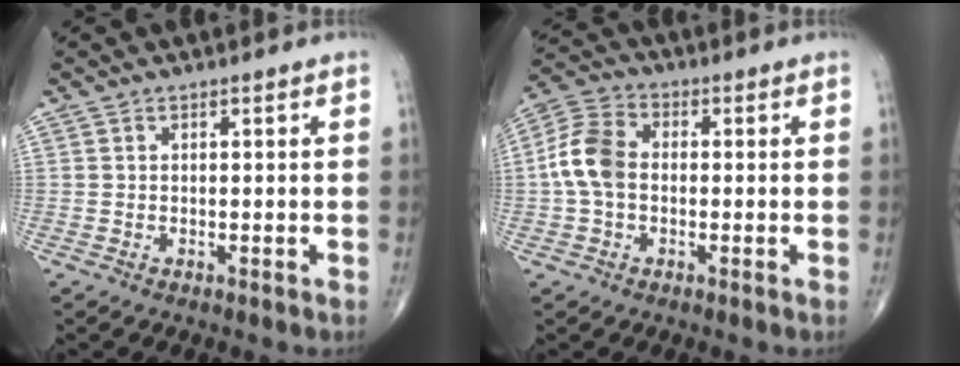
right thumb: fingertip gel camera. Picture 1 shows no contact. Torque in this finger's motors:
{"motor_torque": [-0.41, 0.47, 0.74, -0.56, 0.05]}